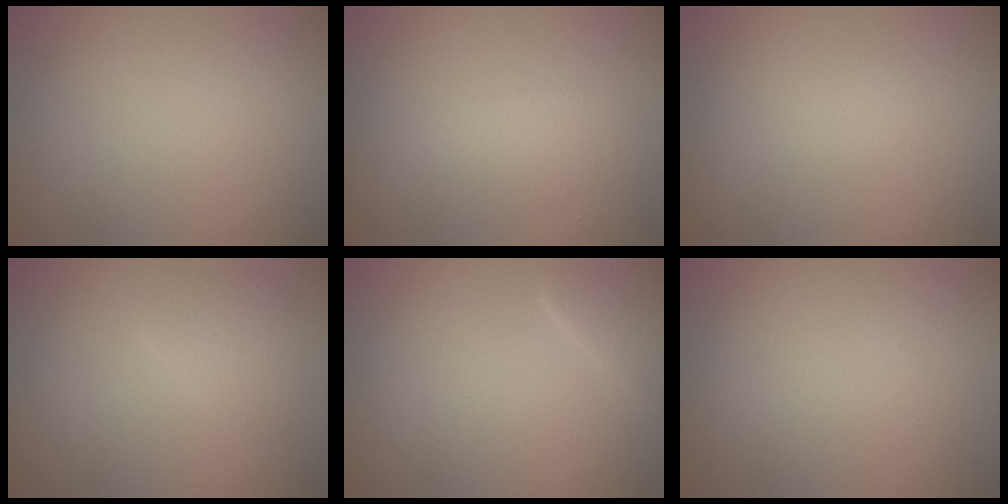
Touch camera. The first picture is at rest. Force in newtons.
{"total": 2.0, "press": 2.0, "slide": 0.1}
{"total": 0.6, "press": 0.6, "slide": 0.1}
{"total": 2.0, "press": 2.0, "slide": 0.0}
{"total": 2.4, "press": 2.4, "slide": 0.1}
{"total": 0.0}